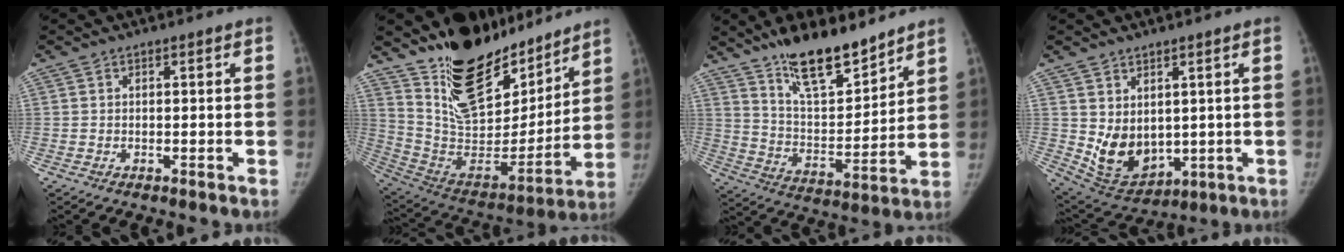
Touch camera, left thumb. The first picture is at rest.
{"total": 25.2, "force": [18.8, 11.7, 12.1], "torque": [-0.159, -0.109, 0.323]}
{"total": 16.0, "force": [12.6, 4.8, 8.6], "torque": [-0.104, -0.086, 0.222]}
{"total": 9.9, "force": [1.2, 7.5, 6.3], "torque": [-0.074, -0.027, 0.052]}